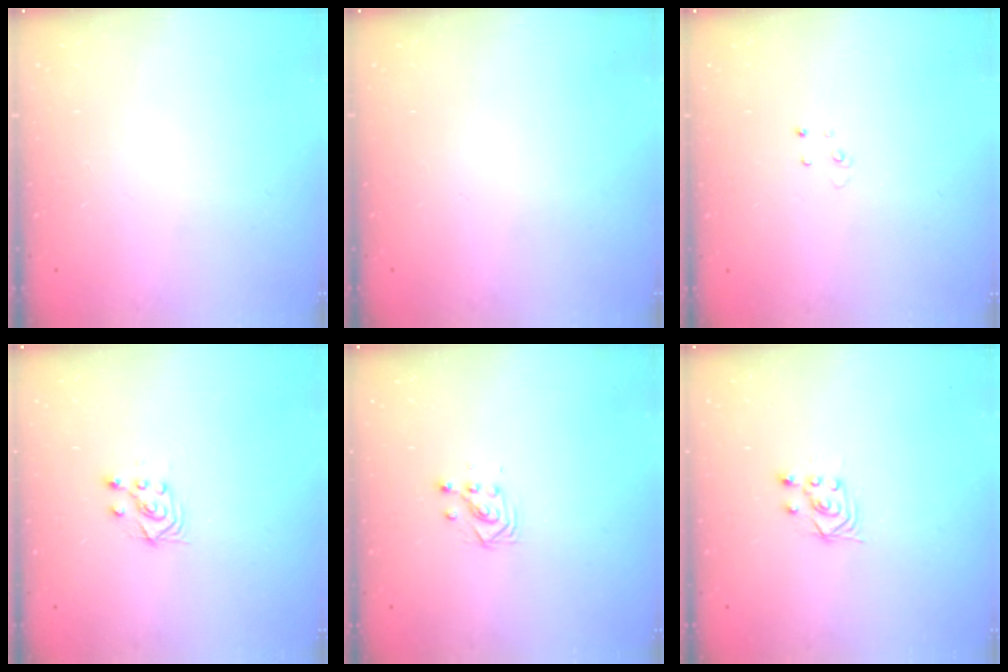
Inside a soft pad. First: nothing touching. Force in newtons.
{"total": 0.0}
{"total": 2.5, "press": 2.5, "slide": 0.2}
{"total": 4.0, "press": 3.8, "slide": 1.1}
{"total": 3.0, "press": 3.0, "slide": 0.1}
{"total": 2.5, "press": 2.2, "slide": 1.2}